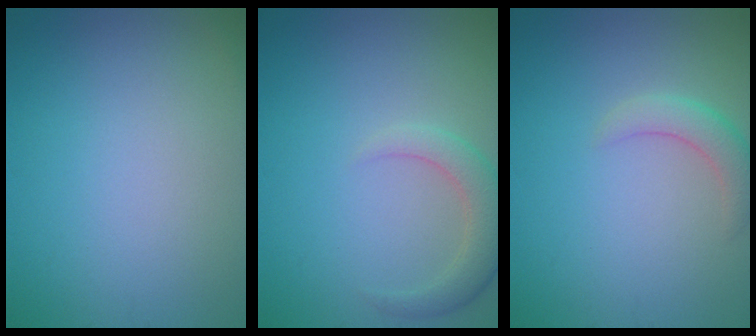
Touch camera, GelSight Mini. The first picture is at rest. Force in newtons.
{"total": 2.9, "press": 2.9, "slide": 0.4}
{"total": 2.4, "press": 2.4, "slide": 0.2}